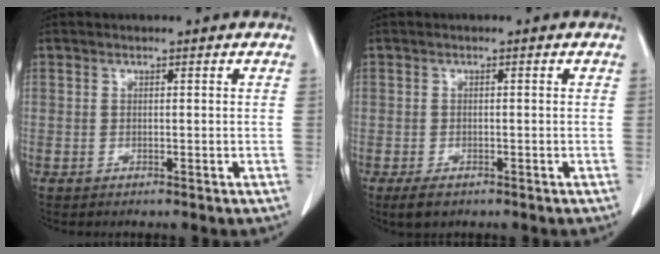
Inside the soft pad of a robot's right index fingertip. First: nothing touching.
{"total": 3.2, "force": [-1.9, 1.8, 1.8], "torque": [-0.036, -0.004, -0.022]}